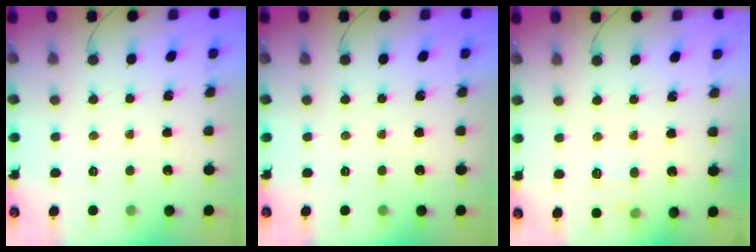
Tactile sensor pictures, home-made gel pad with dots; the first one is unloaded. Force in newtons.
{"total": 0.0}
{"total": 6.7, "press": 6.5, "slide": 1.5}